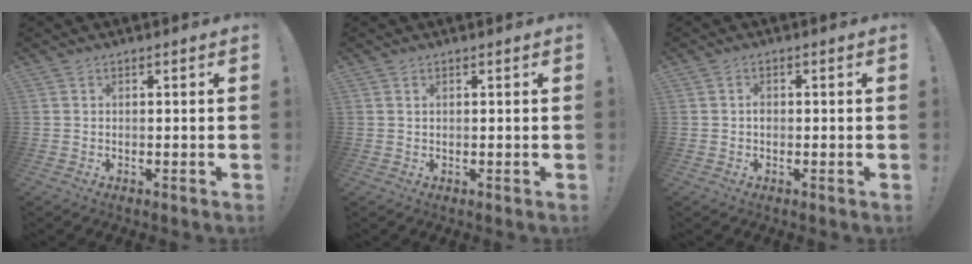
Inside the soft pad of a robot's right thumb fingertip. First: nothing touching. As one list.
[{"total": 0.7, "force": [0.5, 0.3, 0.4], "torque": [-0.007, 0.000, 0.008]}, {"total": 1.3, "force": [-0.3, 1.0, 0.8], "torque": [-0.024, 0.006, -0.004]}]